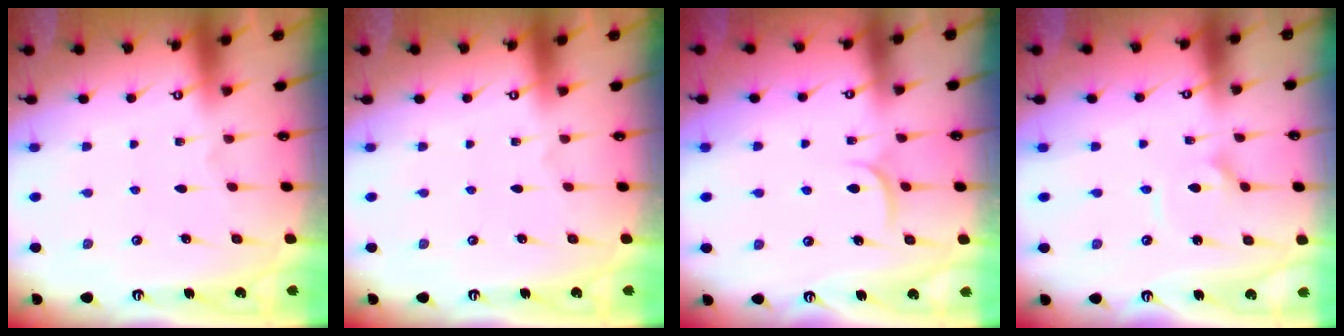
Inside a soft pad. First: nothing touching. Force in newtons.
{"total": 0.0}
{"total": 5.6, "press": 5.6, "slide": 0.4}
{"total": 2.1, "press": 2.1, "slide": 0.6}